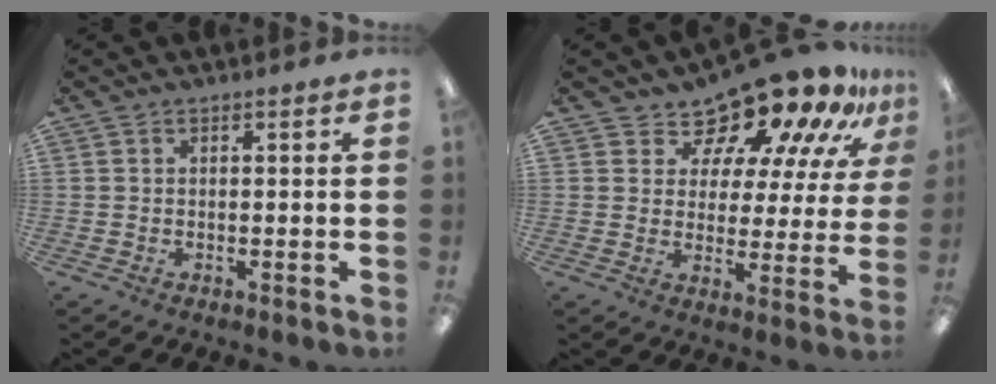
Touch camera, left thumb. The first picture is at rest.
{"total": 14.8, "force": [12.8, 5.0, 5.5], "torque": [-0.092, -0.109, 0.217]}